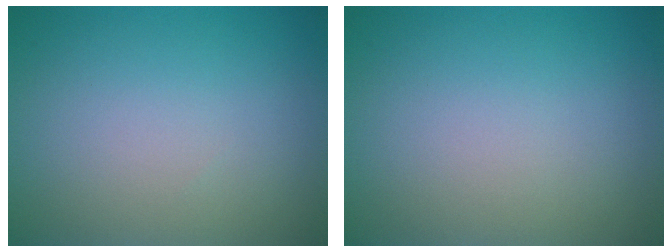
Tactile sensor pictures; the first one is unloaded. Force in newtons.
{"total": 0.0}